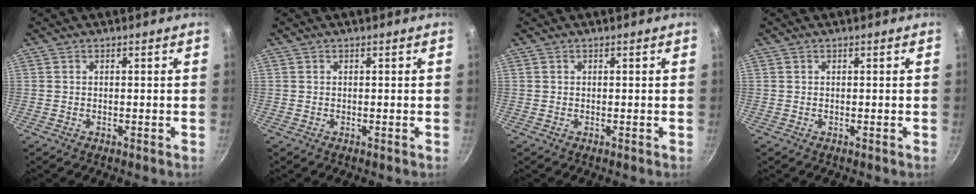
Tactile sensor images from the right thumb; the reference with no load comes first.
{"total": 0.0}
{"total": 0.0}
{"total": 0.0}